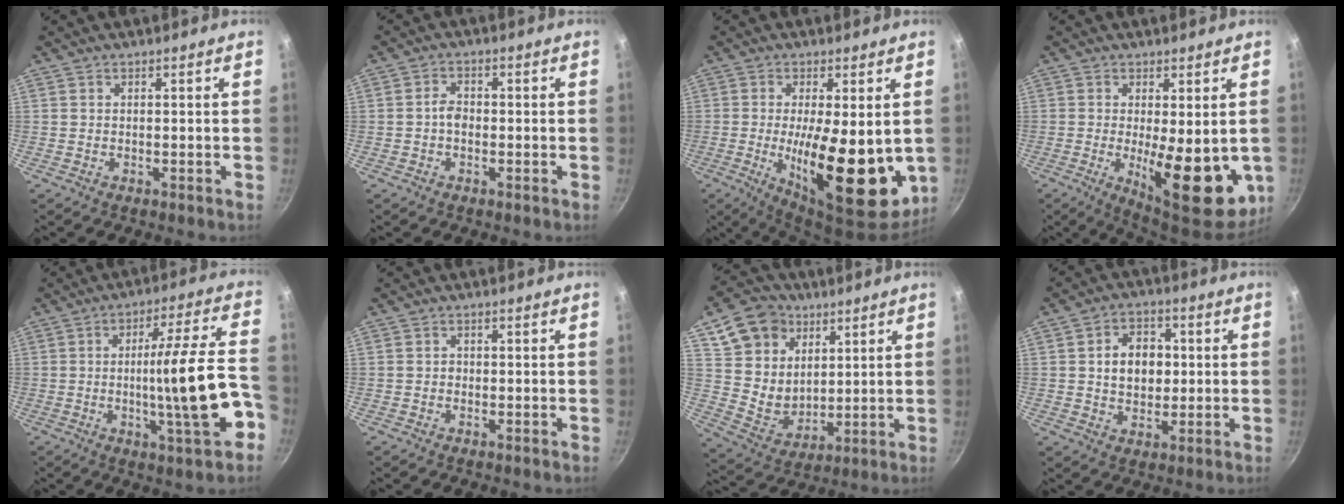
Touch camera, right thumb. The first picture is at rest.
{"total": 2.6, "force": [-0.5, 1.9, 1.8], "torque": [-0.022, 0.013, -0.012]}
{"total": 18.3, "force": [-1.5, 6.6, 17.0], "torque": [-0.238, -0.018, -0.013]}
{"total": 15.3, "force": [-2.2, 5.6, 14.0], "torque": [-0.168, -0.017, -0.014]}
{"total": 16.8, "force": [-4.5, 2.5, 16.0], "torque": [-0.218, 0.028, -0.065]}
{"total": 0.9, "force": [-0.2, 0.8, 0.3], "torque": [-0.003, 0.002, -0.005]}
{"total": 15.3, "force": [7.2, 11.9, 6.3], "torque": [-0.081, -0.022, 0.141]}
{"total": 8.8, "force": [0.9, 6.6, 5.7], "torque": [-0.062, 0.008, 0.011]}